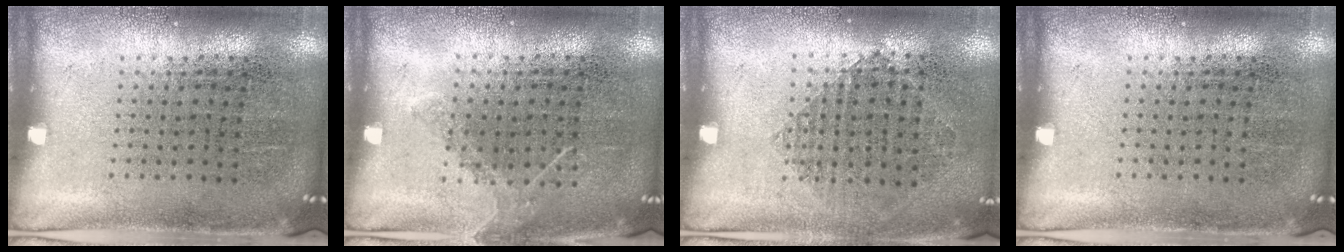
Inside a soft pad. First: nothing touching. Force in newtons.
{"total": 0.9, "press": 0.9, "slide": 0.4}
{"total": 0.9, "press": 0.8, "slide": 0.4}
{"total": 0.0}